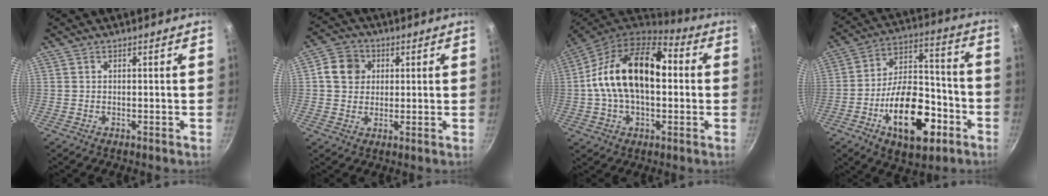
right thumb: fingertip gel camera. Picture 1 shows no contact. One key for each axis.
{"total": 7.1, "fx": 1.7, "fy": 6.2, "fz": 2.9, "tx": -0.023, "ty": 0.008, "tz": 0.018}
{"total": 20.9, "fx": 1.3, "fy": 12.7, "fz": 16.5, "tx": -0.264, "ty": 0.036, "tz": 0.003}
{"total": 21.2, "fx": -8.5, "fy": 11.3, "fz": 15.8, "tx": -0.217, "ty": 0.064, "tz": -0.133}